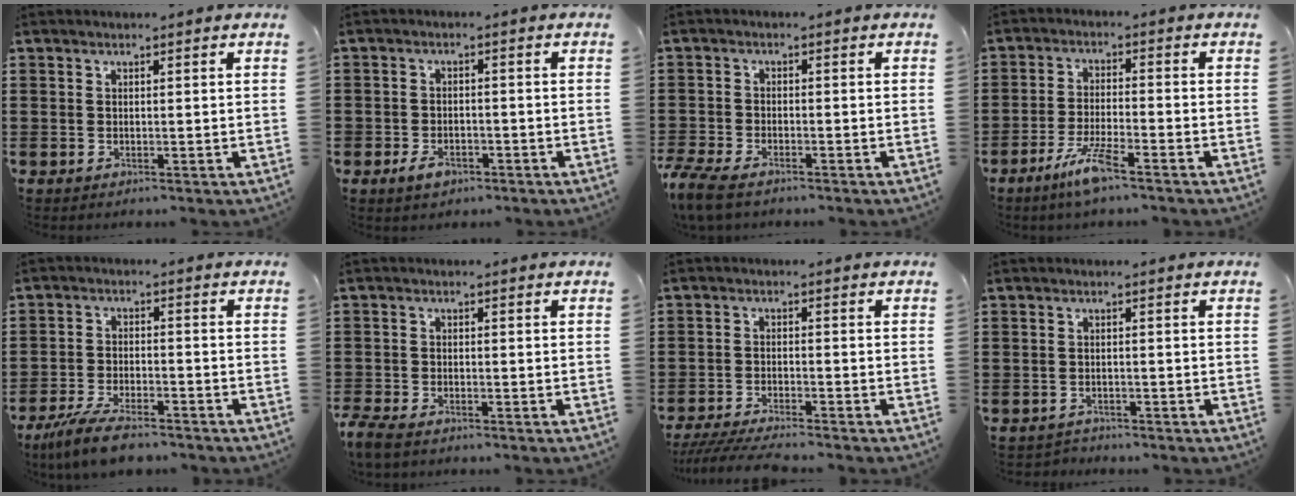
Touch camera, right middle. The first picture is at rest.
{"total": 2.4, "force": [-1.5, 1.5, 1.2], "torque": [-0.022, 0.004, -0.031]}
{"total": 4.0, "force": [-3.4, 0.9, 1.8], "torque": [-0.066, -0.010, -0.077]}
{"total": 5.9, "force": [-3.9, 0.6, 4.3], "torque": [-0.102, -0.012, -0.076]}
{"total": 6.2, "force": [-5.2, 1.2, 3.1], "torque": [-0.077, -0.005, -0.104]}
{"total": 2.6, "force": [-2.3, 0.7, 1.0], "torque": [-0.039, -0.003, -0.053]}
{"total": 4.2, "force": [-3.9, 0.1, 1.5], "torque": [-0.037, -0.012, -0.081]}
{"total": 1.4, "force": [-1.3, 0.3, -0.1], "torque": [-0.003, 0.001, -0.031]}